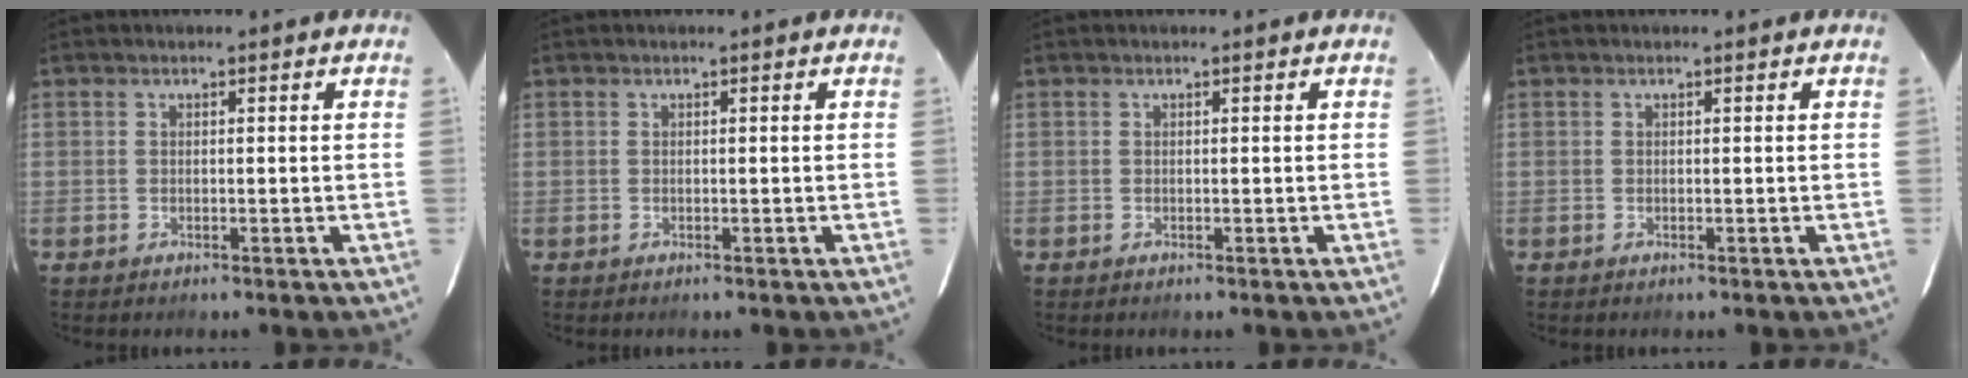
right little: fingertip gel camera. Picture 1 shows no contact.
{"total": 0.0}
{"total": 0.0}
{"total": 0.0}